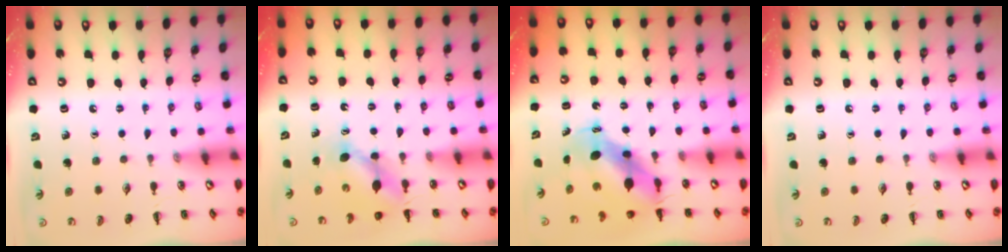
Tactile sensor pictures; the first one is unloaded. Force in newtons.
{"total": 4.7, "press": 4.7, "slide": 0.4}
{"total": 7.9, "press": 7.7, "slide": 1.7}
{"total": 0.0}